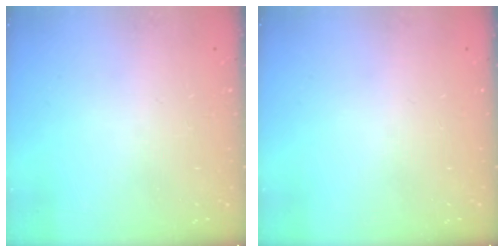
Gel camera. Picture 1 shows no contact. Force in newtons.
{"total": 0.0}